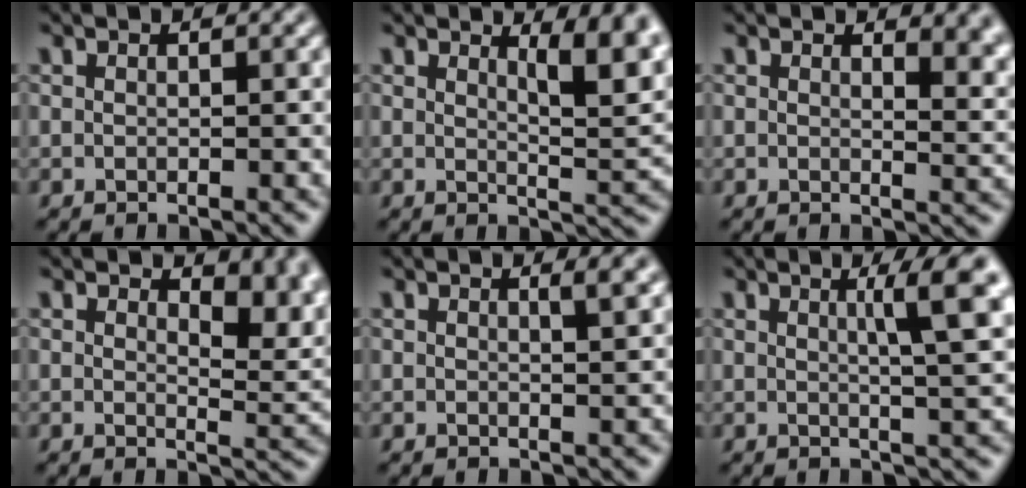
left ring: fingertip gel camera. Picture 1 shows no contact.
{"total": 5.3, "force": [2.5, 1.5, 4.5], "torque": [-0.052, -0.005, 0.037]}
{"total": 4.2, "force": [2.1, 1.8, 3.2], "torque": [-0.027, -0.005, 0.032]}
{"total": 5.2, "force": [2.7, 2.3, 3.8], "torque": [-0.042, -0.007, 0.038]}
{"total": 1.8, "force": [0.9, 0.5, 1.4], "torque": [-0.010, 0.003, 0.008]}
{"total": 5.2, "force": [1.6, 0.8, 4.9], "torque": [-0.063, 0.005, 0.023]}